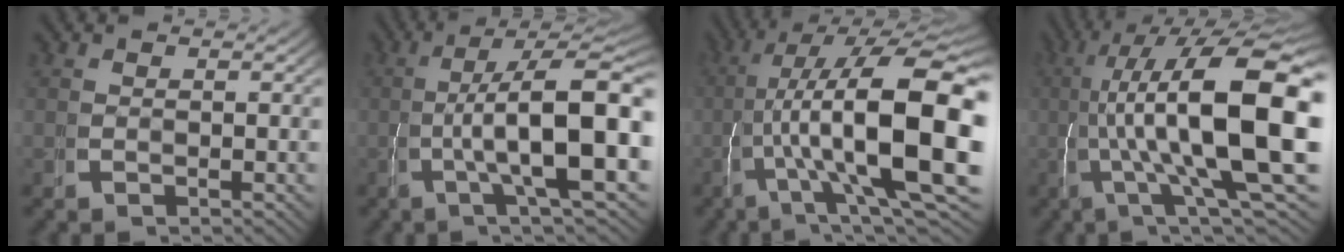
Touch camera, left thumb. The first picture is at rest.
{"total": 13.4, "force": [-0.6, 5.7, 12.1], "torque": [-0.185, -0.016, -0.002]}
{"total": 18.3, "force": [-0.9, 8.6, 16.1], "torque": [-0.273, -0.037, 0.006]}
{"total": 19.0, "force": [0.9, 8.8, 16.8], "torque": [-0.259, -0.019, 0.016]}